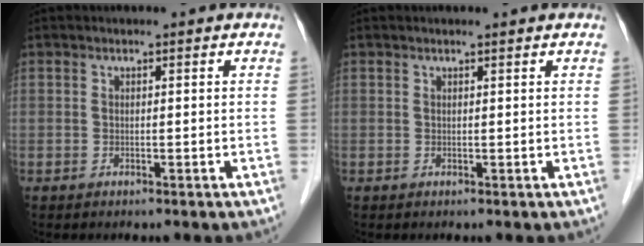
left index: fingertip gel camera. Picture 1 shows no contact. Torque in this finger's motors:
{"motor_torque": [-0.02, 0.03, -0.04, 0.01]}